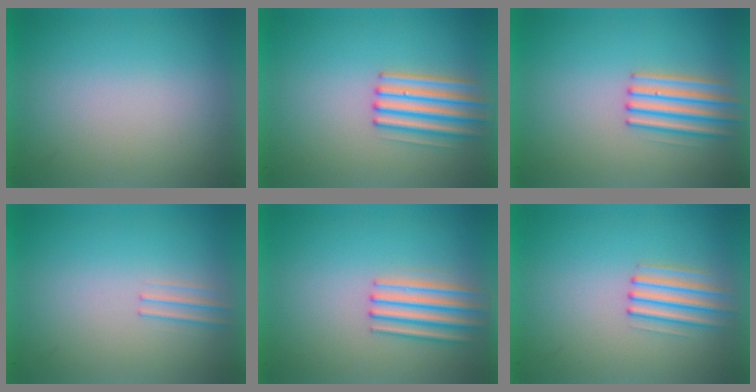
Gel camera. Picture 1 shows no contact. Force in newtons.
{"total": 3.3}
{"total": 3.1}
{"total": 1.1}
{"total": 3.5}
{"total": 2.1}